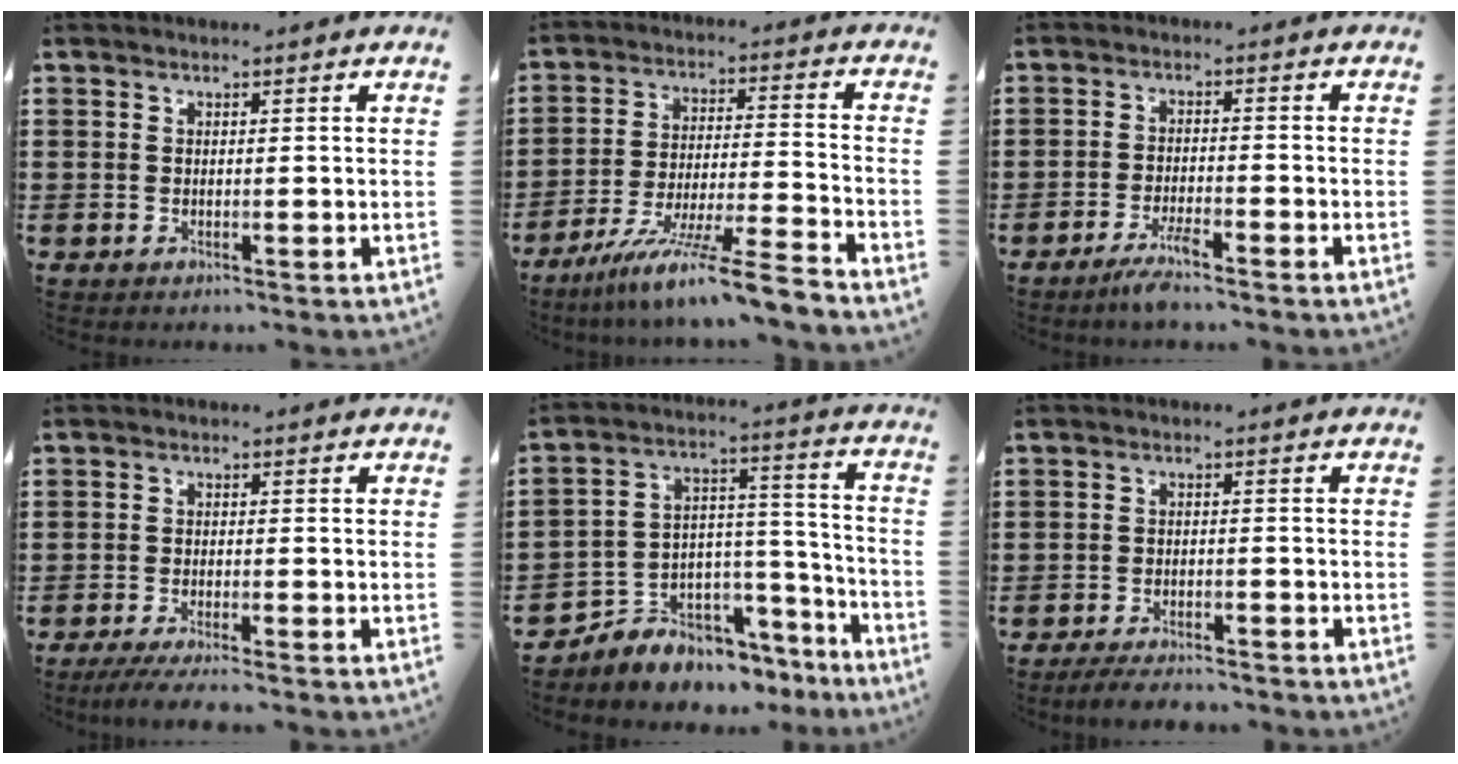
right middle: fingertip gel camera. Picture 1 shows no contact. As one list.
[{"total": 10.8, "force": [-9.0, -0.7, 5.9], "torque": [-0.101, 0.004, -0.172]}, {"total": 3.5, "force": [-2.6, 0.2, 2.3], "torque": [-0.052, -0.004, -0.051]}, {"total": 2.9, "force": [-2.6, -0.2, 1.3], "torque": [-0.027, -0.008, -0.050]}, {"total": 5.4, "force": [-4.9, 2.3, -0.8], "torque": [-0.001, -0.006, -0.095]}, {"total": 3.1, "force": [-3.1, 0.3, 0.6], "torque": [-0.020, -0.001, -0.064]}]